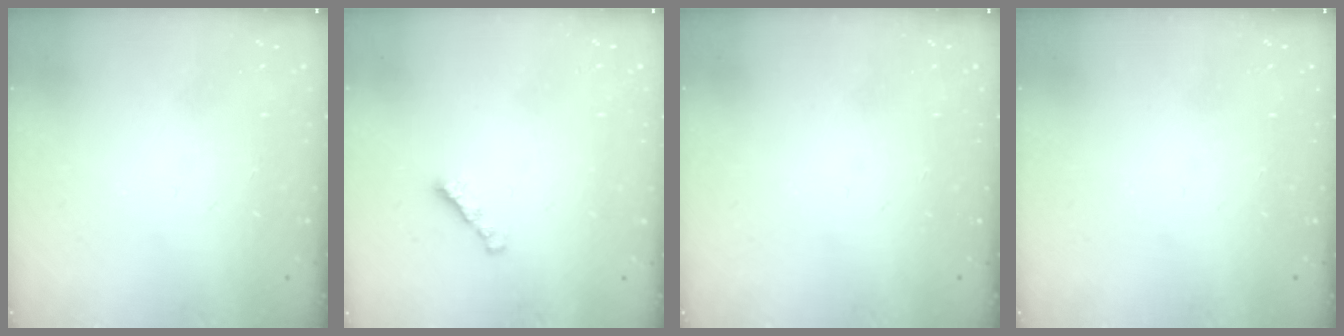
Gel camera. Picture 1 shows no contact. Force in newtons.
{"total": 1.6, "press": 1.5, "slide": 0.5}
{"total": 0.0}
{"total": 0.0}